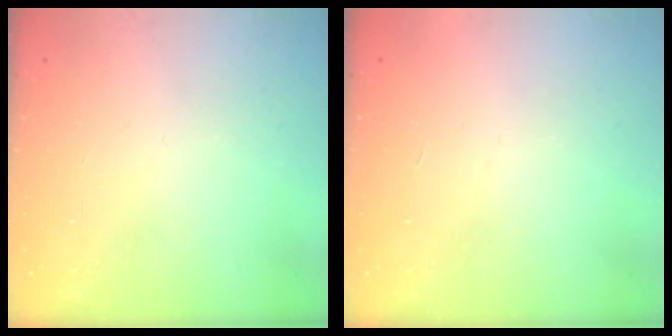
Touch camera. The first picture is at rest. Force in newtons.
{"total": 1.7, "press": 1.7, "slide": 0.1}